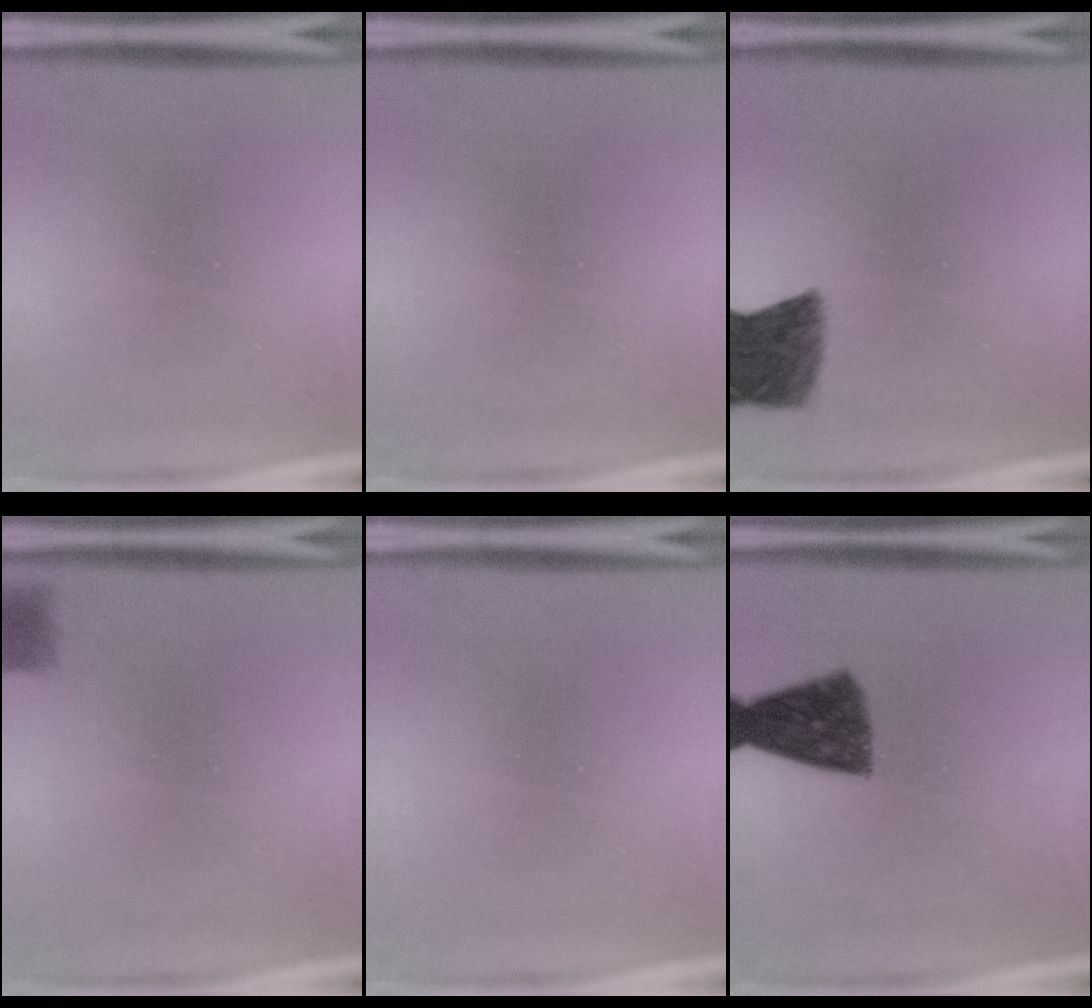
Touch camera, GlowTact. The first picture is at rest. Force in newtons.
{"total": 0.0}
{"total": 7.8}
{"total": 2.9}
{"total": 0.0}
{"total": 9.2}